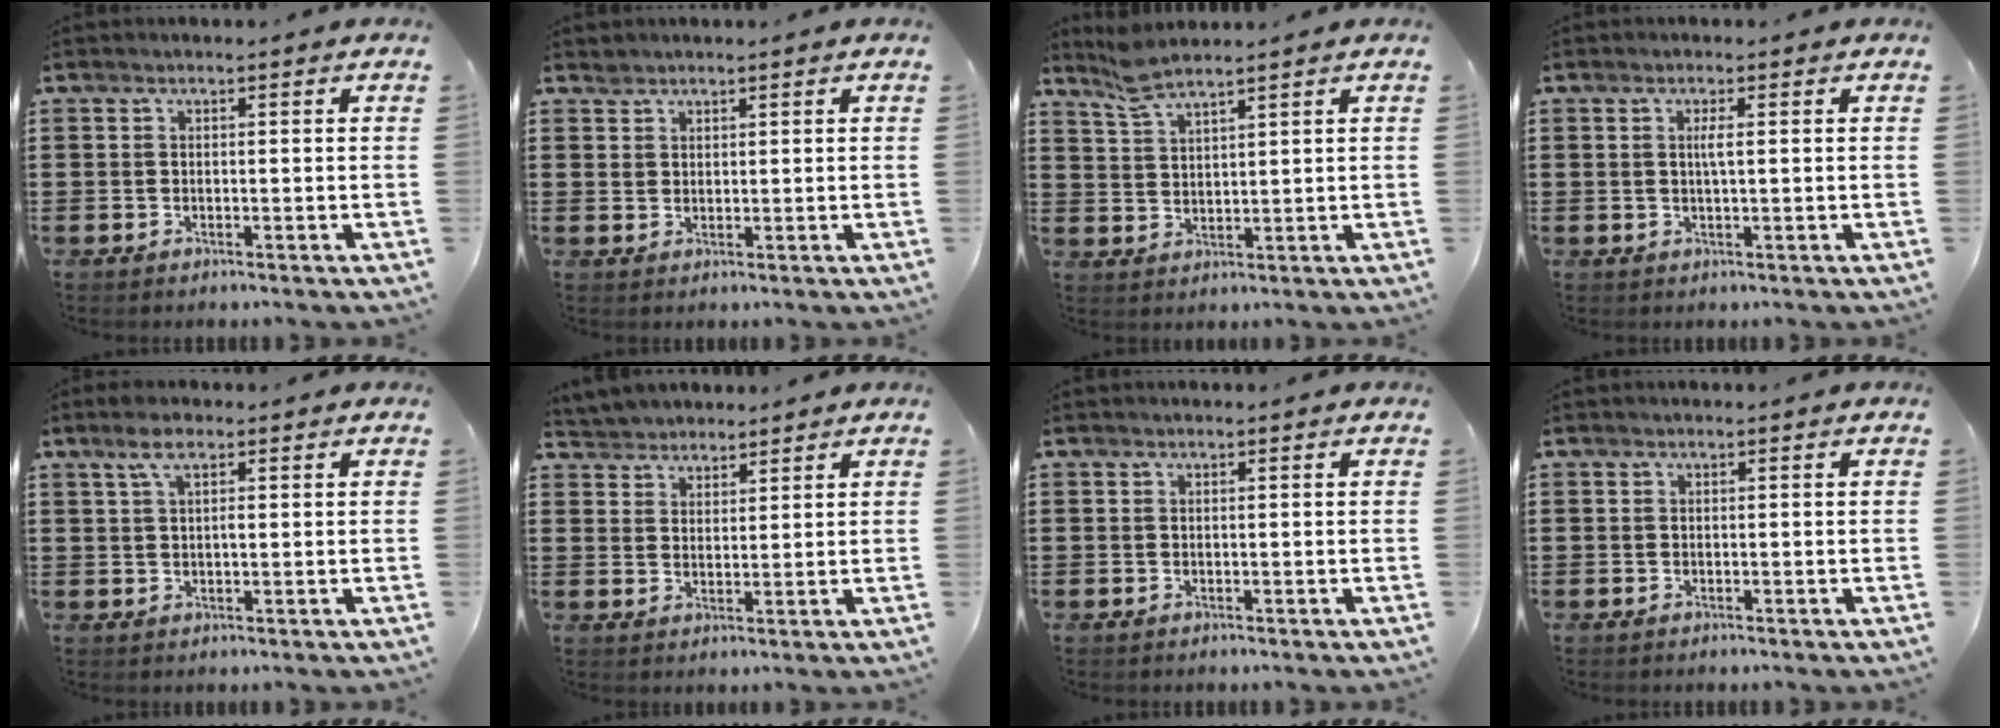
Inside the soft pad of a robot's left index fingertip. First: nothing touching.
{"total": 1.6, "force": [1.4, 0.9, -0.2], "torque": [0.000, 0.000, 0.029]}
{"total": 4.7, "force": [4.0, 0.7, 2.4], "torque": [-0.057, -0.004, 0.074]}
{"total": 1.9, "force": [0.3, 0.2, 1.8], "torque": [-0.038, -0.001, 0.005]}
{"total": 3.9, "force": [1.8, 1.6, 3.1], "torque": [-0.058, 0.006, 0.029]}
{"total": 3.1, "force": [2.7, 1.2, -0.8], "torque": [0.001, -0.001, 0.051]}
{"total": 0.0}
{"total": 0.0}